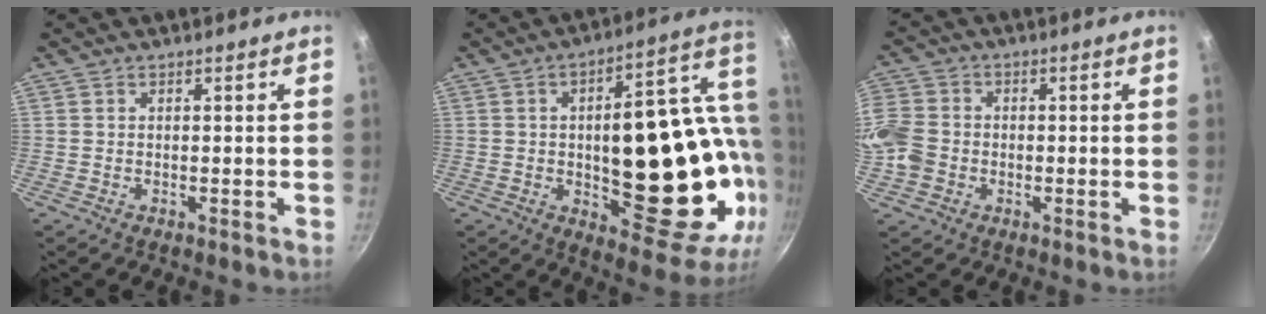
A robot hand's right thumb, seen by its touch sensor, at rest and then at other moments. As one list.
[{"total": 28.8, "force": [-0.7, 12.9, 25.8], "torque": [-0.304, 0.007, 0.006]}, {"total": 9.4, "force": [-1.8, 7.9, 4.7], "torque": [-0.104, 0.018, -0.051]}]